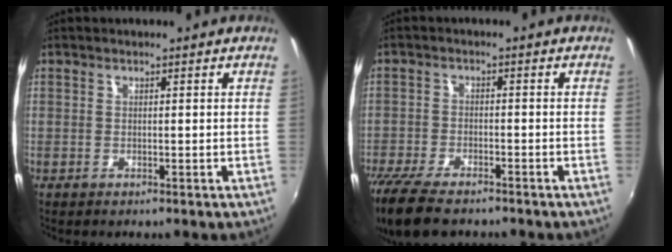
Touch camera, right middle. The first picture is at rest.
{"total": 12.2, "force": [-9.8, 3.7, 6.2], "torque": [-0.154, -0.038, -0.178]}